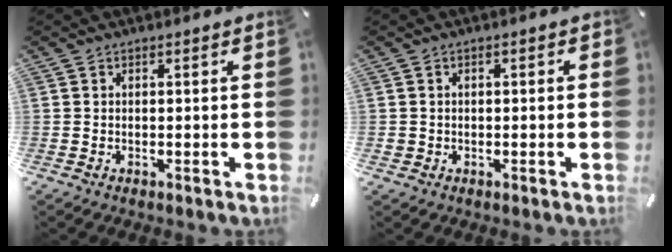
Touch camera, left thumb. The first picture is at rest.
{"total": 1.6, "force": [-0.5, 1.5, 0.5], "torque": [-0.009, 0.005, -0.013]}